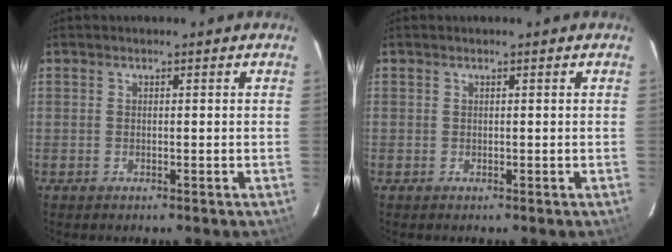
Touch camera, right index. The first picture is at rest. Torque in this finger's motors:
{"motor_torque": [0.29, 0.15, 0.08, 0.00]}